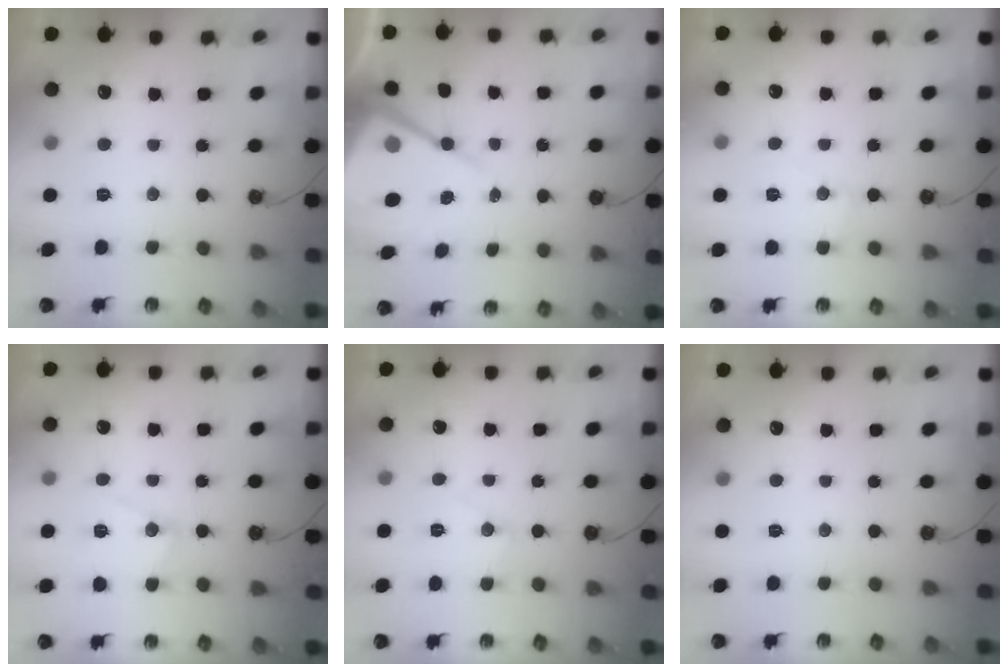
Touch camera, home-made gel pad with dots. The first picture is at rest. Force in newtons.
{"total": 14.1, "press": 14.0, "slide": 1.1}
{"total": 4.4, "press": 4.3, "slide": 0.6}
{"total": 12.0, "press": 12.0, "slide": 0.9}
{"total": 7.0, "press": 7.0, "slide": 0.6}
{"total": 0.0}